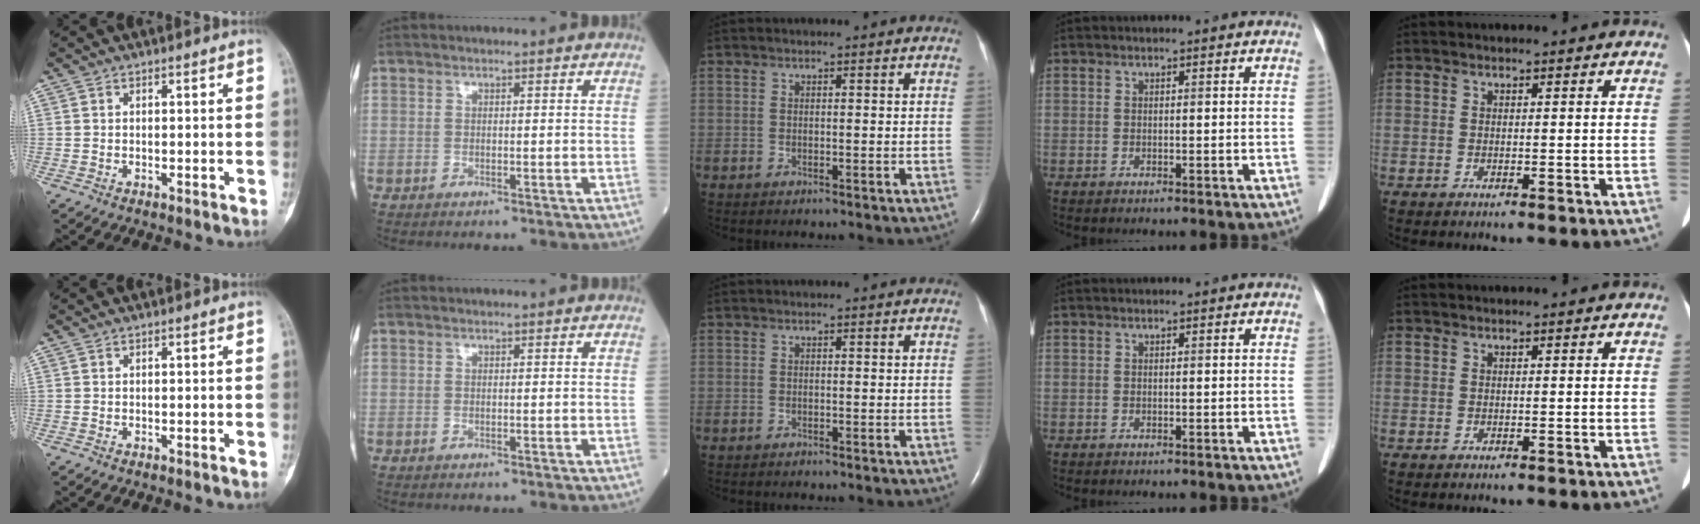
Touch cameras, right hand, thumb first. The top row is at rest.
{}